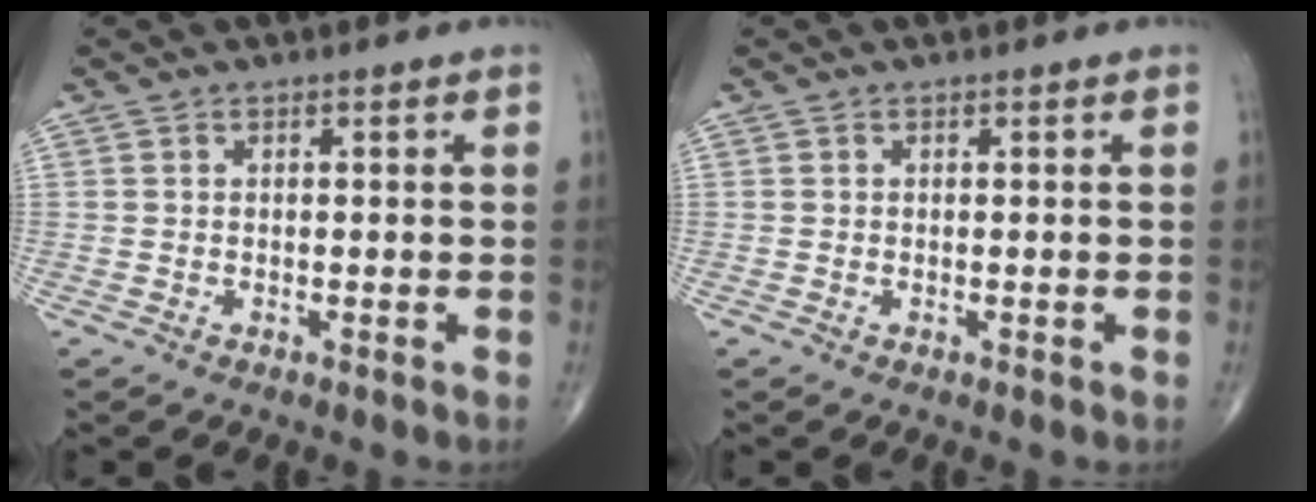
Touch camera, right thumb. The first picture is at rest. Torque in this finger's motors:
{"motor_torque": [-0.32, -0.07, -0.34, -0.23, -0.01]}